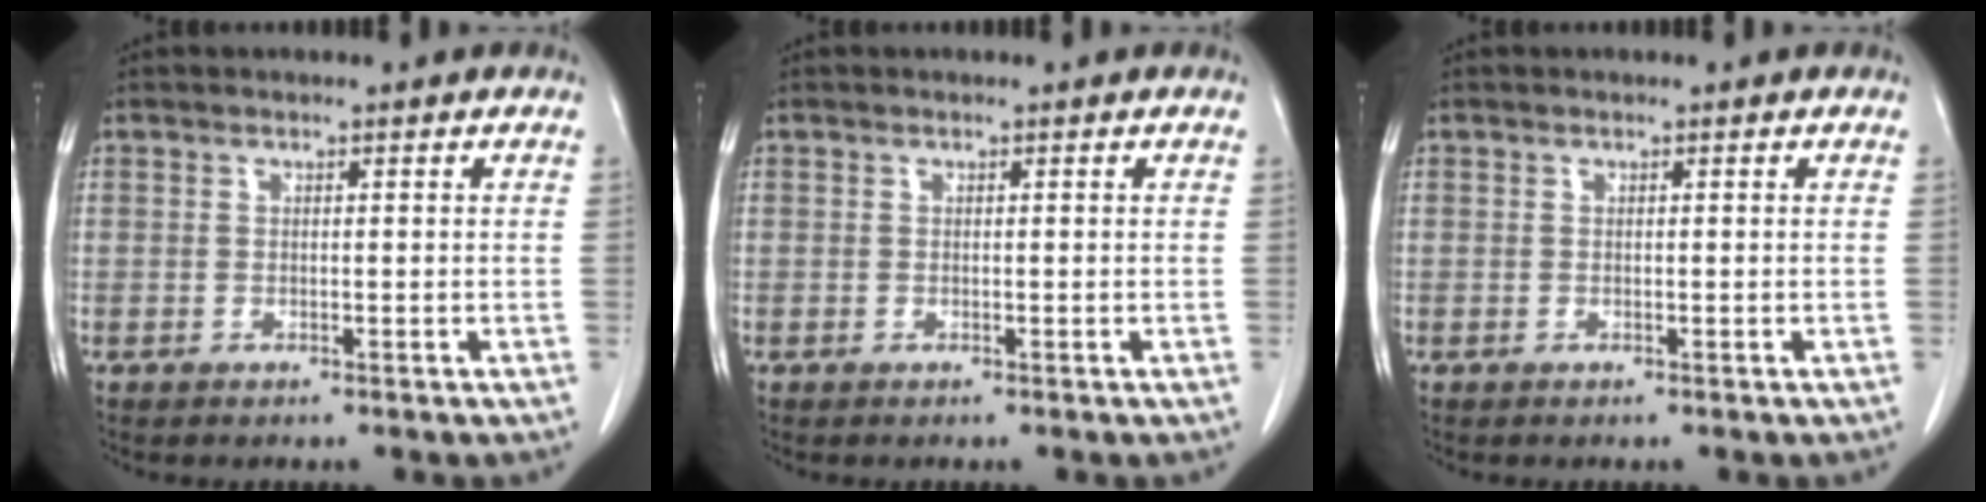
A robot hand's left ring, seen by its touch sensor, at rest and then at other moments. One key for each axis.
{"total": 0.0}
{"total": 0.0}